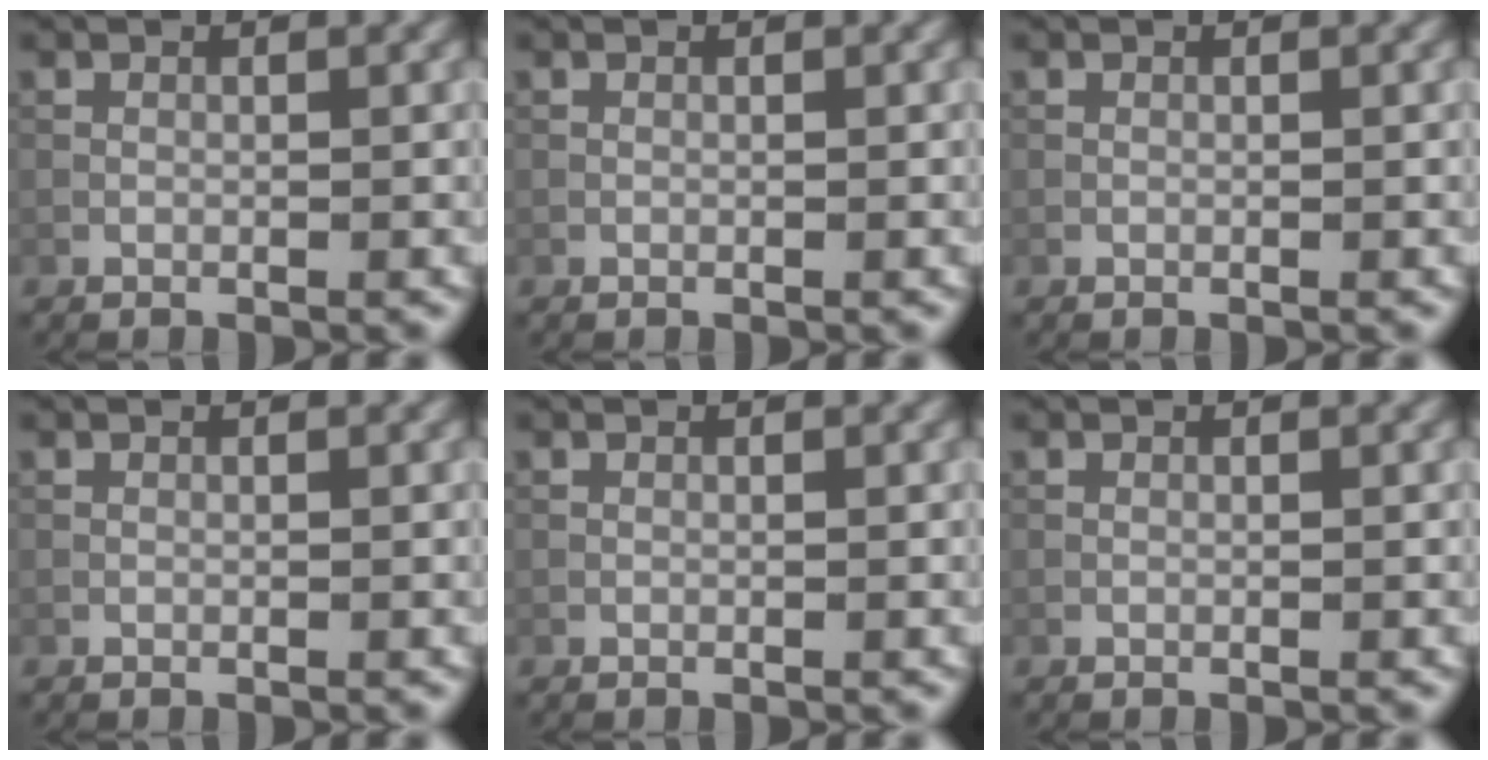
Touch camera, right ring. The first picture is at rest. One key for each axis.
{"total": 0.0}
{"total": 0.0}
{"total": 0.0}
{"total": 0.0}
{"total": 0.0}